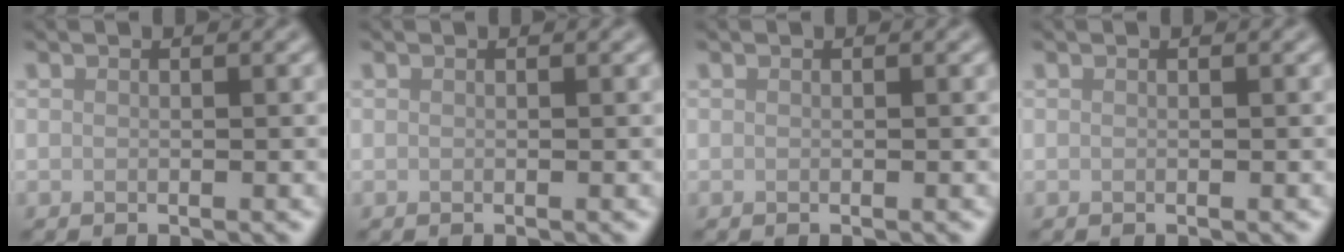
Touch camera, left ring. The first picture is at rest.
{"total": 0.0}
{"total": 0.0}
{"total": 0.0}